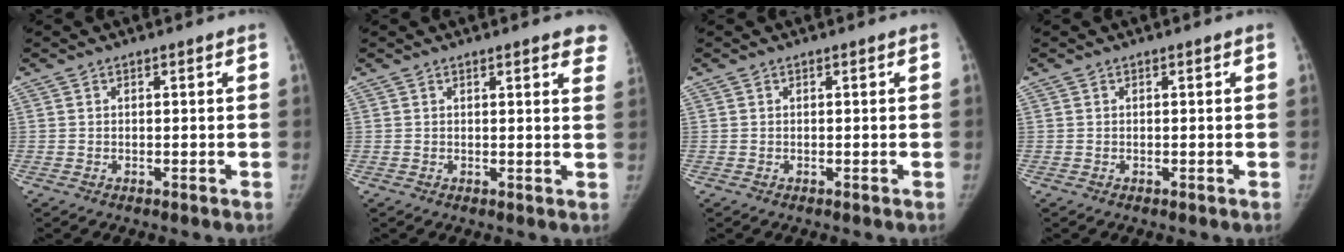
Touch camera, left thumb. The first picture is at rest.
{"total": 6.5, "force": [4.7, 1.4, 4.2], "torque": [-0.022, -0.010, 0.046]}
{"total": 0.0}
{"total": 0.0}